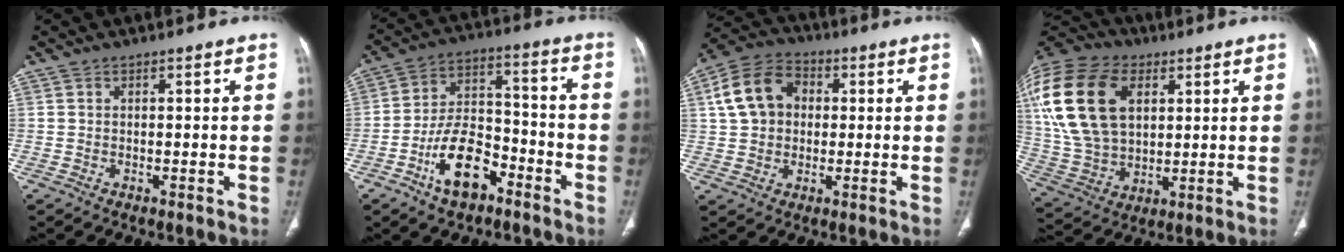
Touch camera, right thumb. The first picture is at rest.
{"total": 12.6, "force": [-6.9, 6.8, 8.1], "torque": [-0.131, 0.056, -0.122]}
{"total": 11.1, "force": [1.8, 8.8, 6.6], "torque": [-0.110, 0.021, 0.024]}
{"total": 25.1, "force": [7.4, 16.4, 17.5], "torque": [-0.376, 0.007, 0.142]}